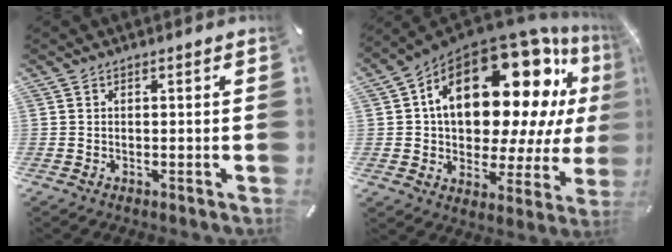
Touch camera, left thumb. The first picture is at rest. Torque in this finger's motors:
{"motor_torque": [2.52, 2.49, 2.21, -0.56, 0.51]}